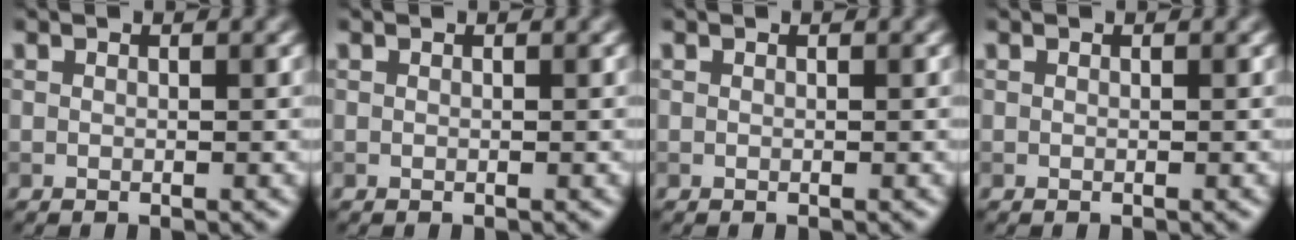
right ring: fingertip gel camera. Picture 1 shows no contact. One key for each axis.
{"total": 0.0}
{"total": 0.0}
{"total": 0.0}